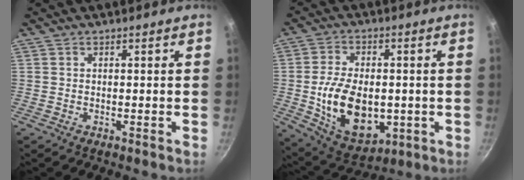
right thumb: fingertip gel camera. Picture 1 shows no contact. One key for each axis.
{"total": 16.5, "fx": -1.8, "fy": 10.5, "fz": 12.6, "tx": -0.194, "ty": -0.004, "tz": -0.013}